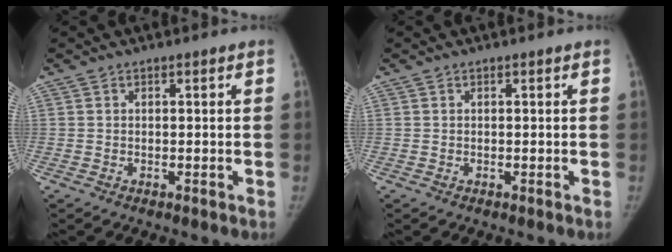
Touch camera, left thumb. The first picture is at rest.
{"total": 0.0}